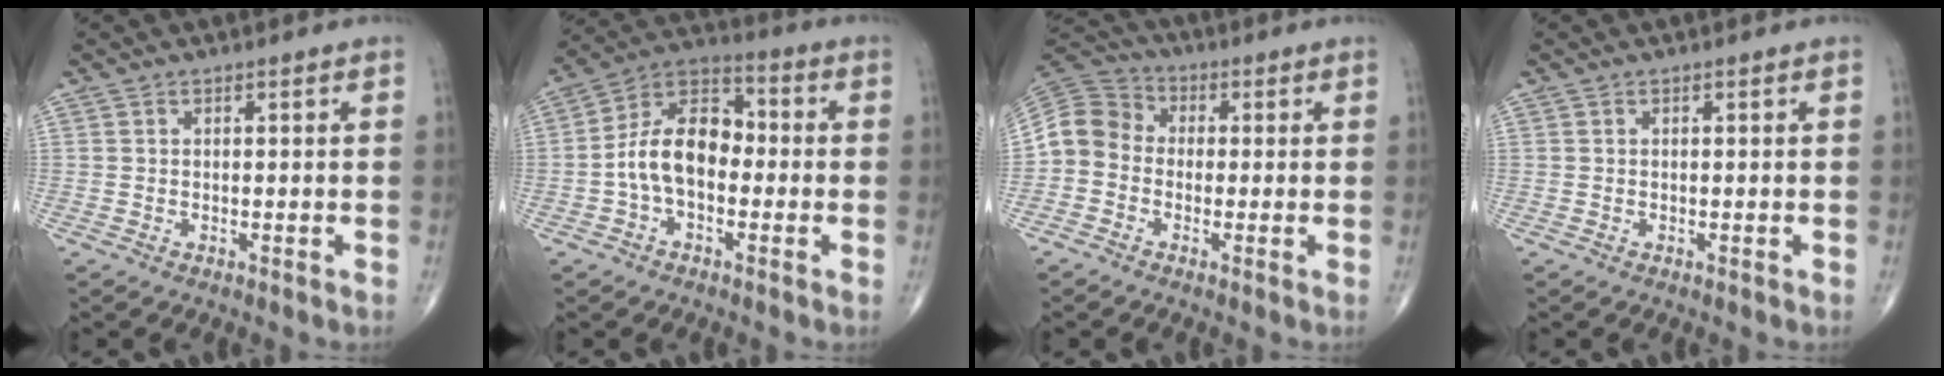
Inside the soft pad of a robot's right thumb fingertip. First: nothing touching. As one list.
[{"total": 12.2, "force": [-1.6, 7.7, 9.3], "torque": [-0.152, 0.042, -0.043]}, {"total": 8.1, "force": [-1.2, 7.1, 3.8], "torque": [-0.060, 0.032, -0.041]}, {"total": 0.0}]